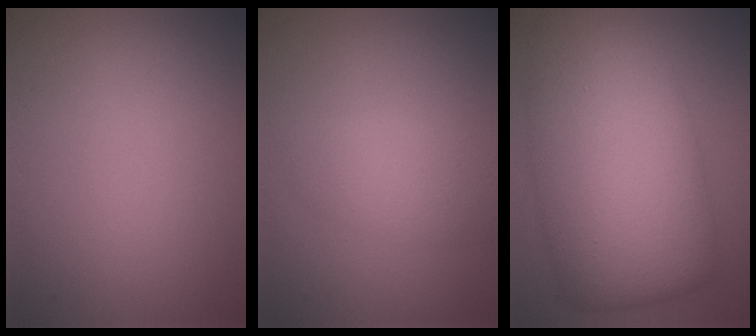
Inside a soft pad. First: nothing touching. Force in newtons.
{"total": 2.7, "press": 2.7, "slide": 0.1}
{"total": 12.7, "press": 12.7, "slide": 0.2}